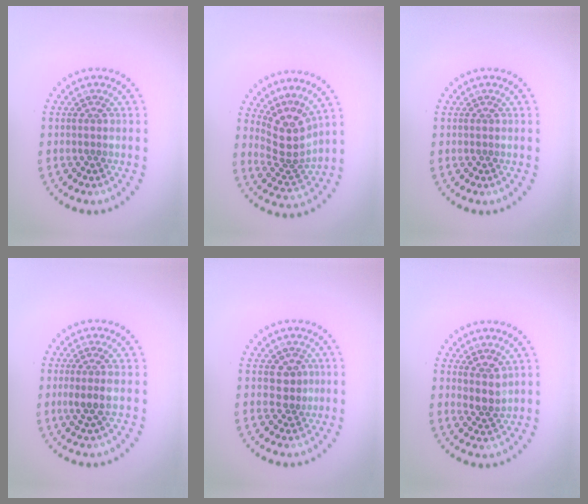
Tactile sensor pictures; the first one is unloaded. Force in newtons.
{"total": 3.7, "press": 2.6, "slide": 2.6}
{"total": 0.0}
{"total": 2.1, "press": 1.7, "slide": 1.1}
{"total": 1.9, "press": 1.7, "slide": 0.9}
{"total": 2.0, "press": 1.6, "slide": 1.3}